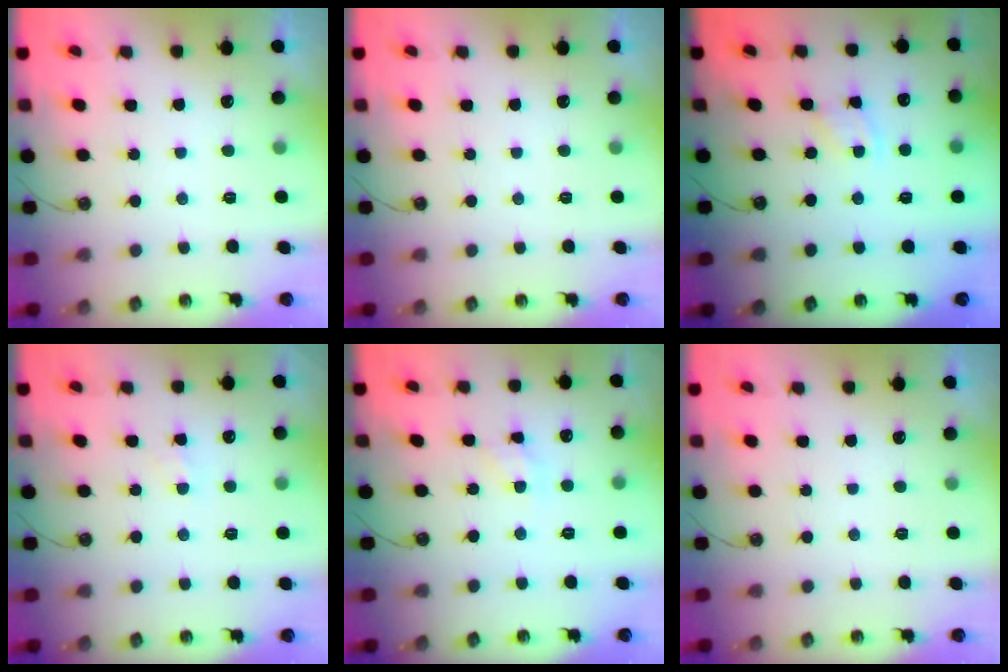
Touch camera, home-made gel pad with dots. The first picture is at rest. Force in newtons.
{"total": 0.0}
{"total": 3.4, "press": 3.4, "slide": 0.5}
{"total": 5.1, "press": 5.1, "slide": 0.5}
{"total": 6.3, "press": 6.3, "slide": 0.4}
{"total": 0.0}